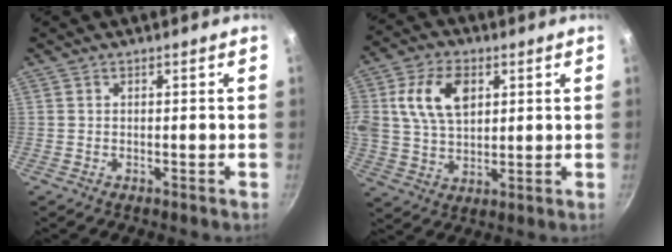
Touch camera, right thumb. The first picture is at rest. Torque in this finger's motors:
{"motor_torque": [-0.33, 1.55, 0.34, 0.26, 0.20]}